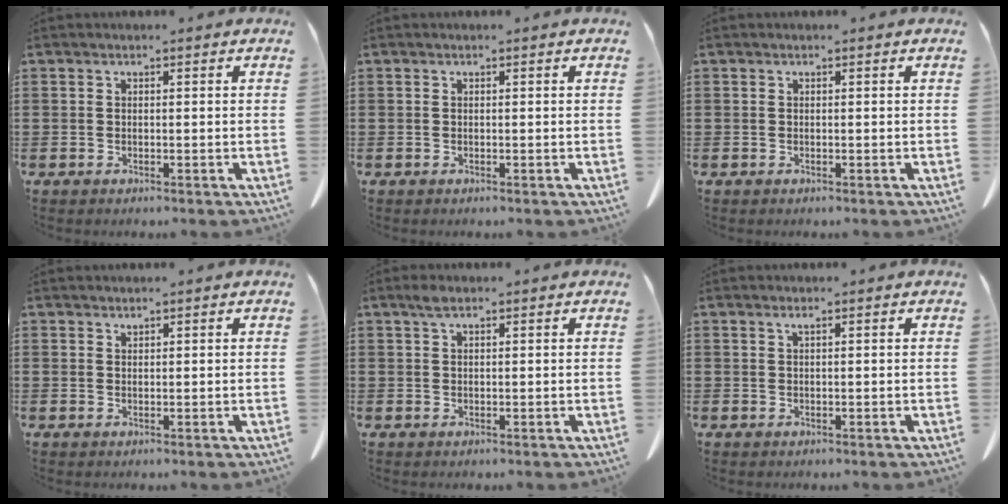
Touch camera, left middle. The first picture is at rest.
{"total": 0.0}
{"total": 0.0}
{"total": 0.7, "force": [0.7, 0.0, 0.1], "torque": [-0.004, -0.003, 0.016]}
{"total": 1.7, "force": [1.0, 0.6, 1.2], "torque": [-0.028, 0.002, 0.018]}
{"total": 0.7, "force": [0.4, 0.0, 0.6], "torque": [-0.013, -0.003, 0.010]}